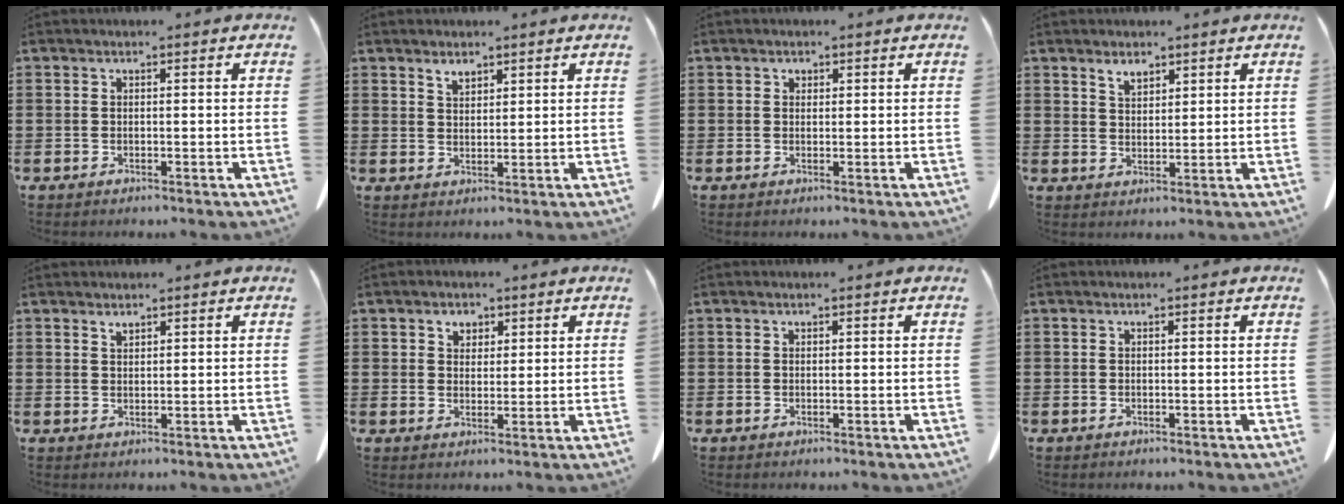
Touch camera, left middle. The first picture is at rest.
{"total": 2.1, "force": [1.7, 0.8, 0.7], "torque": [-0.010, -0.004, 0.032]}
{"total": 0.8, "force": [0.5, 0.5, 0.2], "torque": [-0.007, 0.001, 0.011]}
{"total": 2.5, "force": [2.1, 1.1, 0.9], "torque": [-0.014, -0.003, 0.039]}
{"total": 1.3, "force": [1.2, 0.3, 0.3], "torque": [-0.009, -0.002, 0.024]}
{"total": 2.3, "force": [1.5, 1.7, 0.6], "torque": [-0.011, 0.005, 0.025]}
{"total": 0.0}
{"total": 0.0}